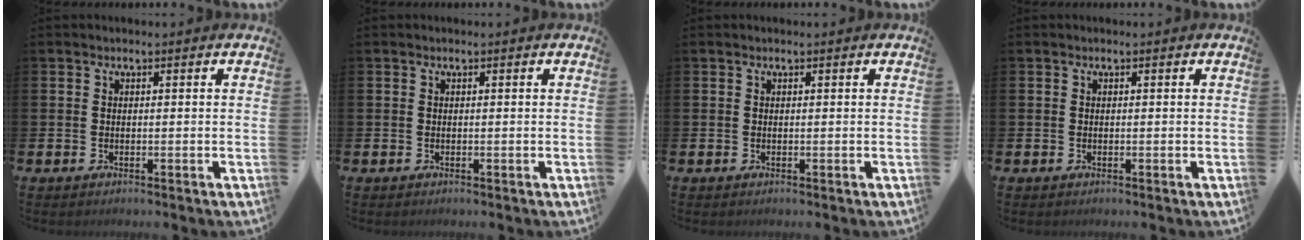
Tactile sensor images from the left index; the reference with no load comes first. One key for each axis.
{"total": 0.0}
{"total": 0.0}
{"total": 0.0}